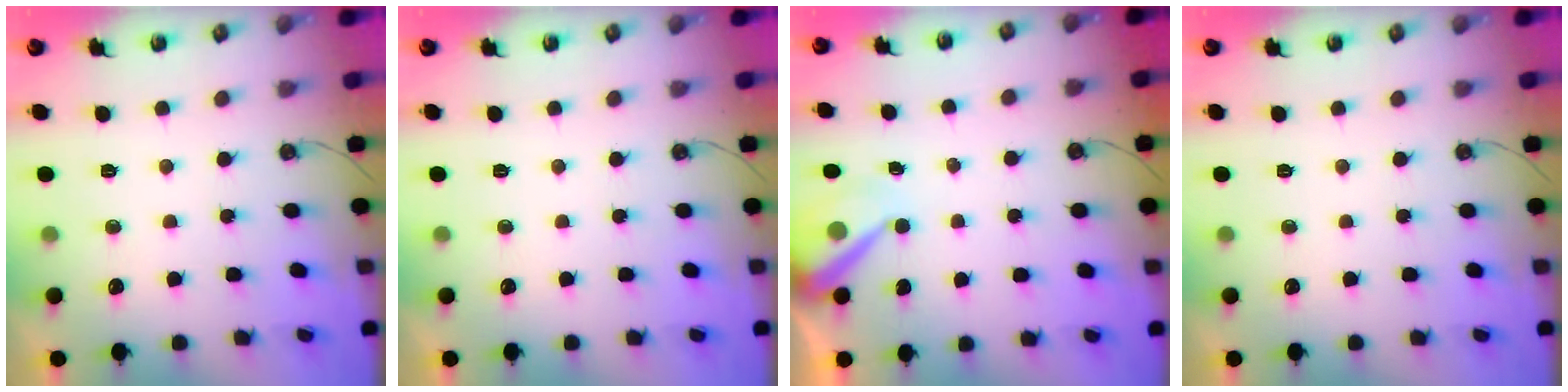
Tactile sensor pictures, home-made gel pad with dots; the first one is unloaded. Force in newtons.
{"total": 0.0}
{"total": 7.8, "press": 7.7, "slide": 0.6}
{"total": 0.0}